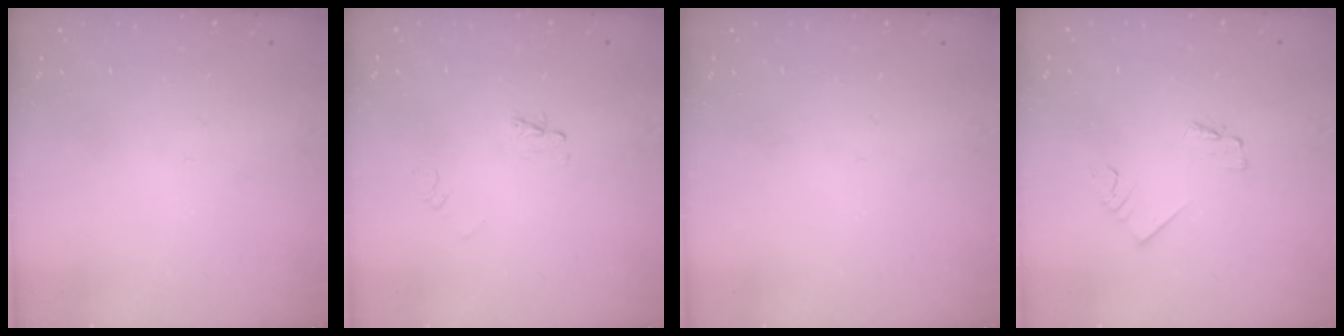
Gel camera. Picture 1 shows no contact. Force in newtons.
{"total": 2.9, "press": 2.9, "slide": 0.3}
{"total": 0.0}
{"total": 1.6, "press": 1.6, "slide": 0.2}